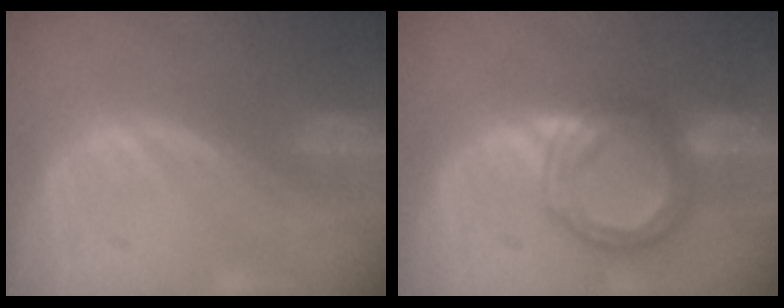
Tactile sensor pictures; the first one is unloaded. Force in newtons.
{"total": 7.2, "press": 7.2, "slide": 0.6}